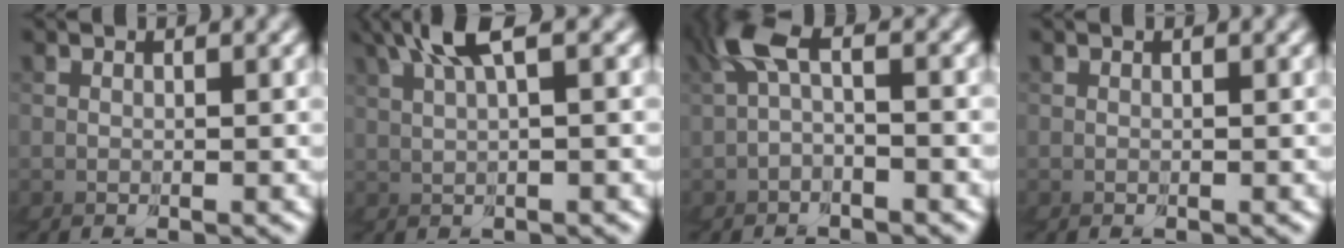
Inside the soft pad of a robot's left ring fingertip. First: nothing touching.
{"total": 3.0, "force": [1.6, -0.8, 2.4], "torque": [-0.068, 0.013, 0.027]}
{"total": 1.7, "force": [-0.6, 0.2, 1.6], "torque": [-0.069, 0.005, -0.005]}
{"total": 0.0}